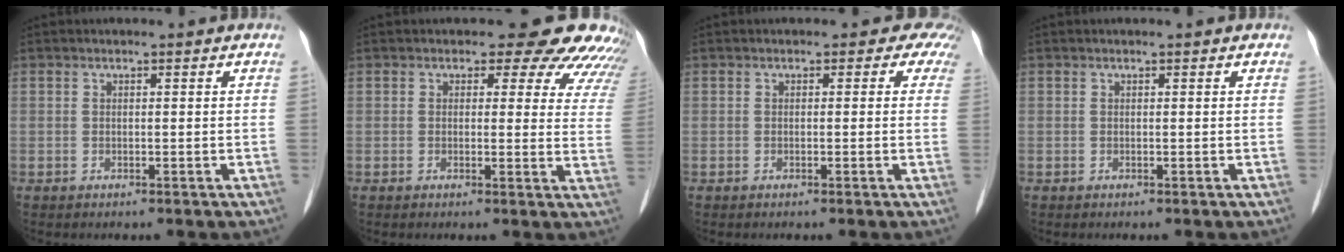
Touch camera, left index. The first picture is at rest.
{"total": 12.6, "force": [11.2, 4.6, 3.4], "torque": [0.005, -0.025, 0.083]}
{"total": 2.8, "force": [1.7, 2.0, 0.9], "torque": [0.015, -0.001, -0.011]}
{"total": 0.0}